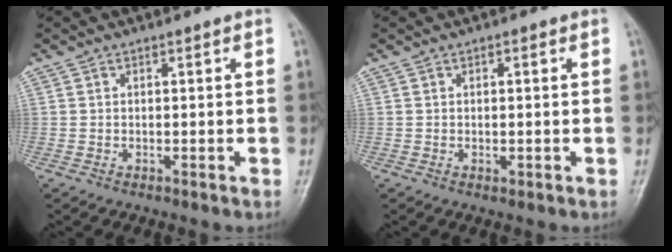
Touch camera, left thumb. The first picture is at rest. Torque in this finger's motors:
{"motor_torque": [-0.12, -0.05, 0.06, 0.07, 0.01]}